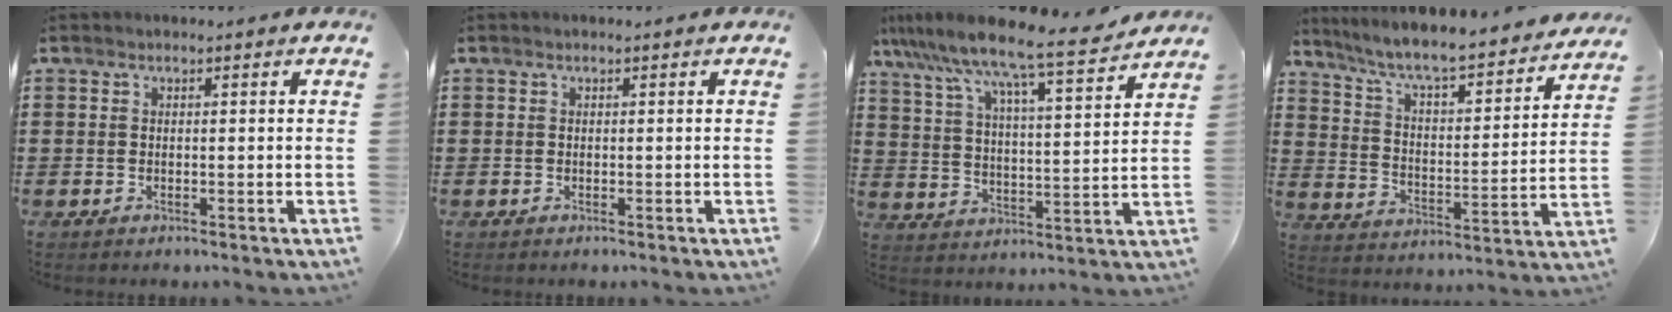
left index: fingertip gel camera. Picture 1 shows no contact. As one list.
[{"total": 0.0}, {"total": 9.1, "force": [8.0, 0.1, 4.3], "torque": [-0.117, -0.054, 0.128]}, {"total": 6.7, "force": [6.0, 0.1, 2.9], "torque": [-0.082, -0.048, 0.097]}]